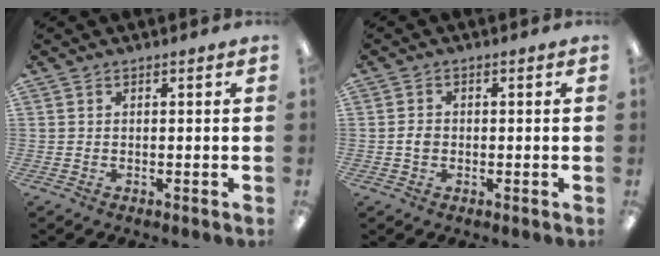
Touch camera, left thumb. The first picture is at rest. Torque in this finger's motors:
{"motor_torque": [-0.10, 0.11, -0.05, 0.05, 0.01]}